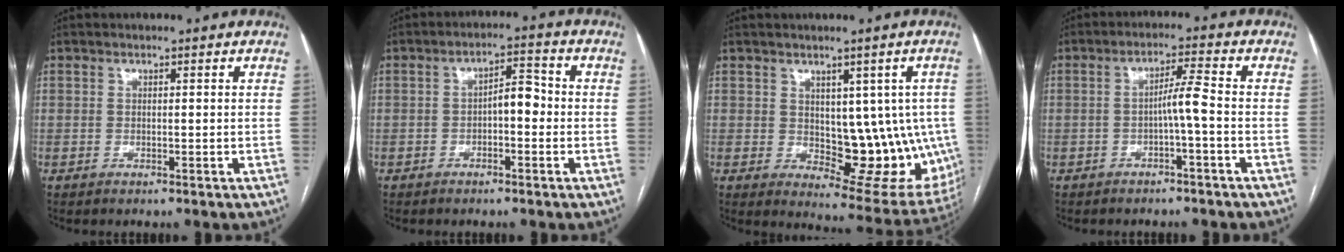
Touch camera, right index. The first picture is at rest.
{"total": 4.1, "force": [-0.6, 1.6, 3.7], "torque": [-0.056, 0.021, -0.009]}
{"total": 13.1, "force": [-0.1, 6.8, 11.2], "torque": [-0.116, 0.002, 0.021]}
{"total": 3.8, "force": [-1.1, -0.4, 3.6], "torque": [-0.063, 0.011, -0.017]}